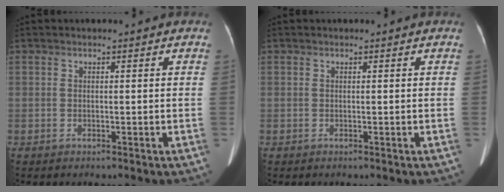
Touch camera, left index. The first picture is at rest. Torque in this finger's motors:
{"motor_torque": [0.00, 0.00, 0.00, 0.01]}